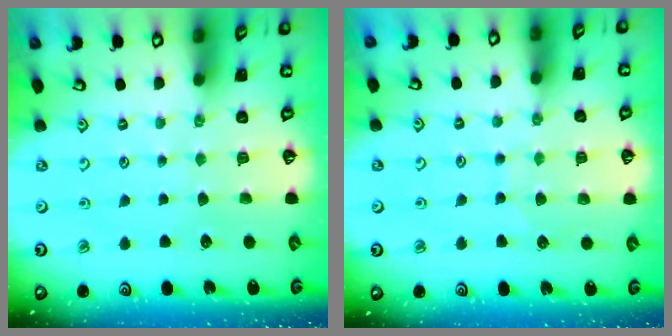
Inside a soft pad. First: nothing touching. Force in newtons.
{"total": 6.7, "press": 6.7, "slide": 0.4}